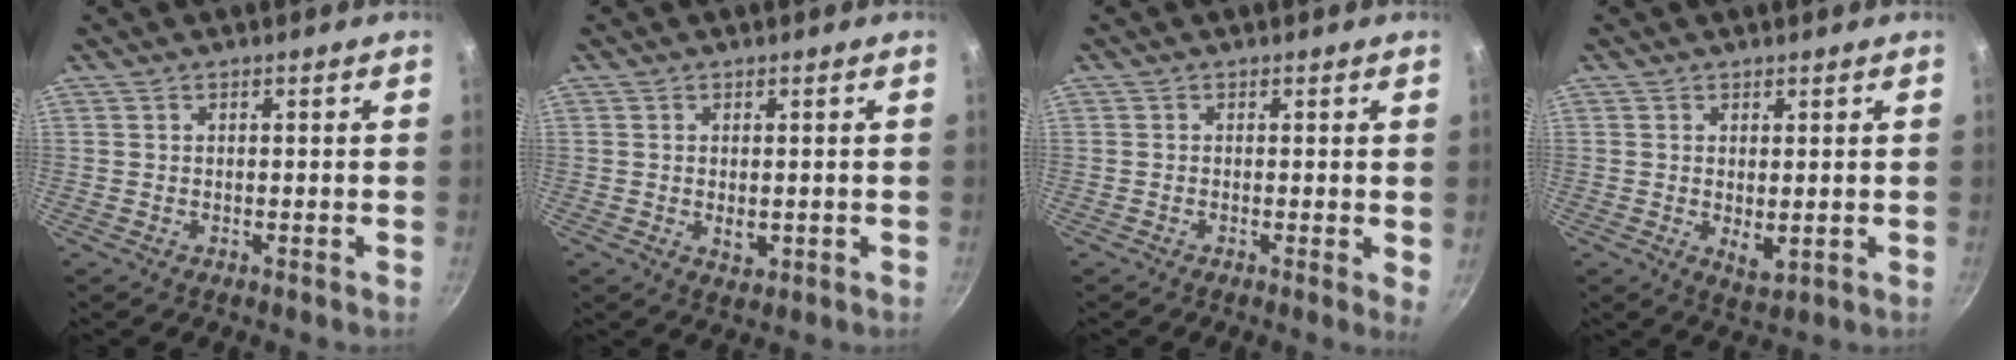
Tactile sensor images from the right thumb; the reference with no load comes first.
{"total": 2.5, "force": [-0.2, 1.5, 2.0], "torque": [-0.031, -0.005, 0.000]}
{"total": 1.9, "force": [0.1, 0.4, 1.9], "torque": [-0.025, -0.006, -0.004]}
{"total": 3.4, "force": [0.2, 1.6, 3.0], "torque": [-0.048, -0.012, 0.006]}